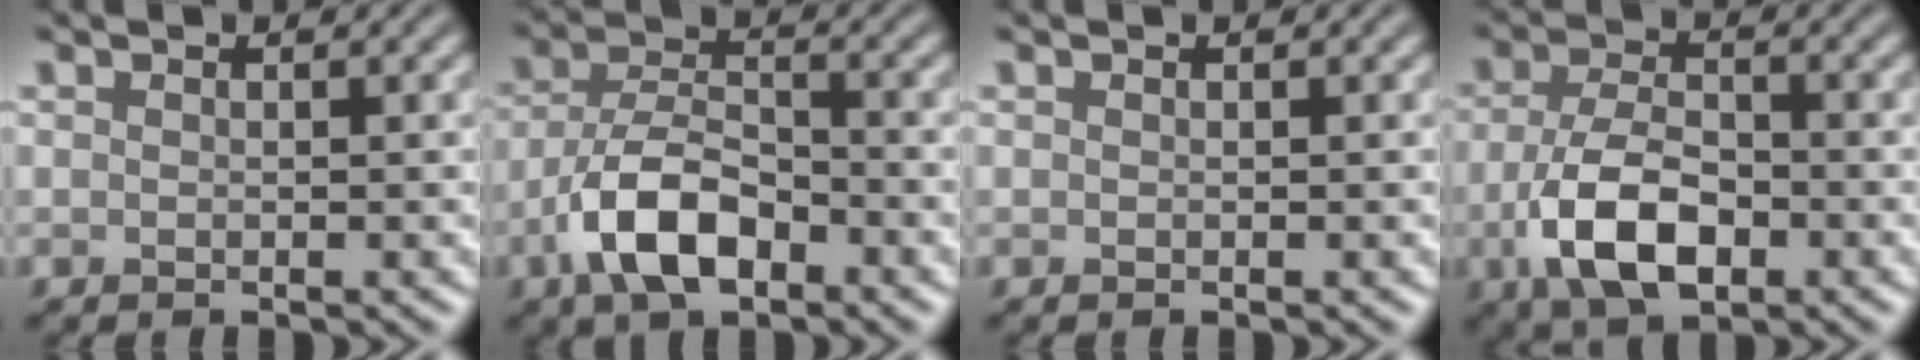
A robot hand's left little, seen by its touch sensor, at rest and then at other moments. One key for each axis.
{"total": 6.4, "fx": -3.3, "fy": 2.9, "fz": 4.6, "tx": -0.087, "ty": 0.001, "tz": -0.070}
{"total": 0.0}
{"total": 6.5, "fx": -2.4, "fy": 3.3, "fz": 5.0, "tx": -0.110, "ty": -0.008, "tz": -0.047}